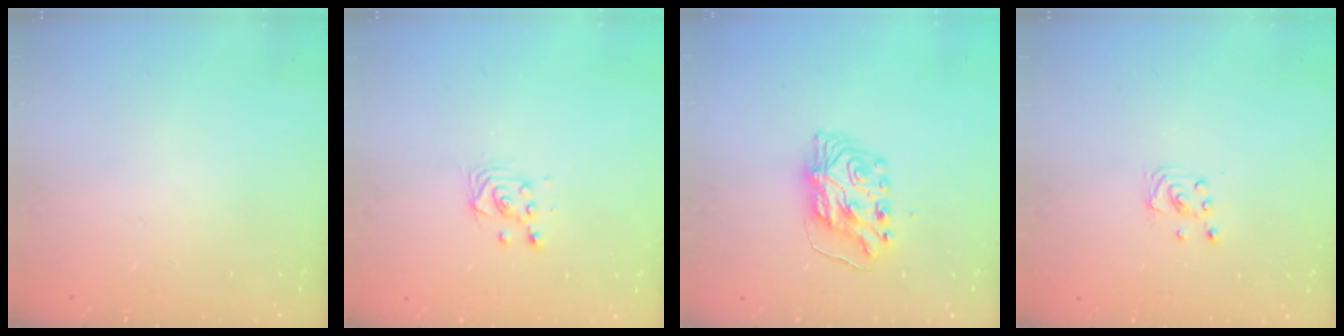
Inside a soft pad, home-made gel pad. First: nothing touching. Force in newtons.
{"total": 3.2, "press": 3.2, "slide": 0.6}
{"total": 9.3, "press": 9.3, "slide": 0.9}
{"total": 2.3, "press": 2.3, "slide": 0.2}